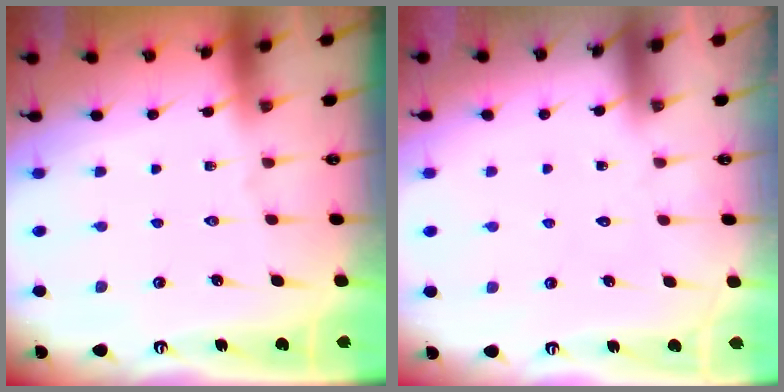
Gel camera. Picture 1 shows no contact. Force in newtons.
{"total": 1.5, "press": 1.5, "slide": 0.2}